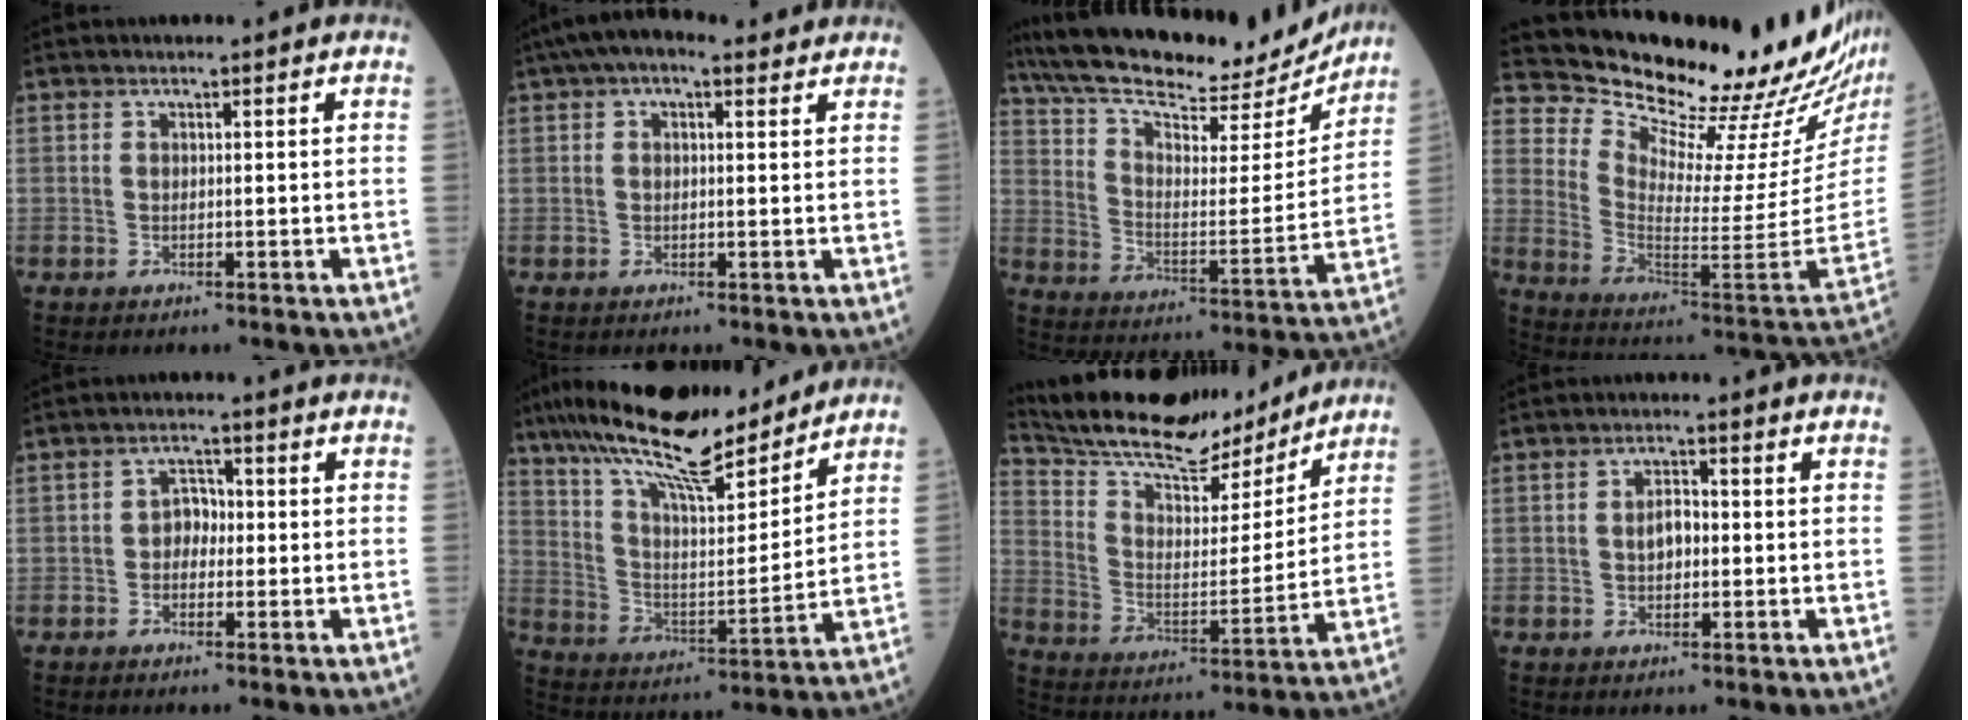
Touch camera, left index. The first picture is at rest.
{"total": 6.6, "force": [4.2, 2.8, 4.2], "torque": [-0.070, 0.047, 0.061]}
{"total": 23.6, "force": [20.4, 6.1, 10.1], "torque": [-0.182, 0.002, 0.298]}
{"total": 27.0, "force": [24.4, 0.8, 11.4], "torque": [-0.188, -0.134, 0.327]}
{"total": 2.9, "force": [-1.0, 2.1, 1.8], "torque": [-0.020, 0.008, -0.027]}
{"total": 18.1, "force": [15.1, 3.3, 9.5], "torque": [-0.171, 0.010, 0.262]}
{"total": 17.9, "force": [16.2, 4.2, 6.5], "torque": [-0.124, 0.002, 0.261]}
{"total": 3.0, "force": [-0.7, 1.7, 2.3], "torque": [-0.039, 0.007, -0.017]}